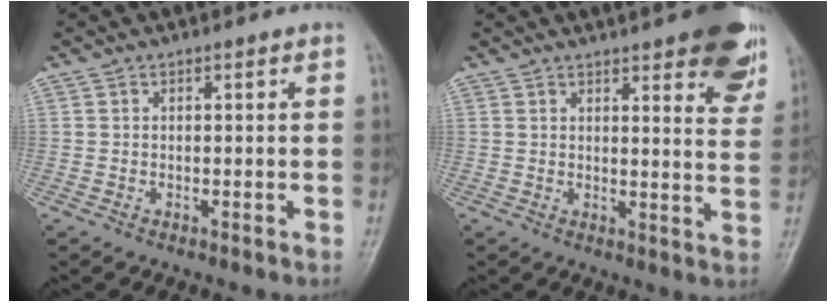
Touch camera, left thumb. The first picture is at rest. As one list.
[{"total": 11.4, "force": [7.0, 3.3, 8.4], "torque": [-0.076, -0.028, 0.081]}]